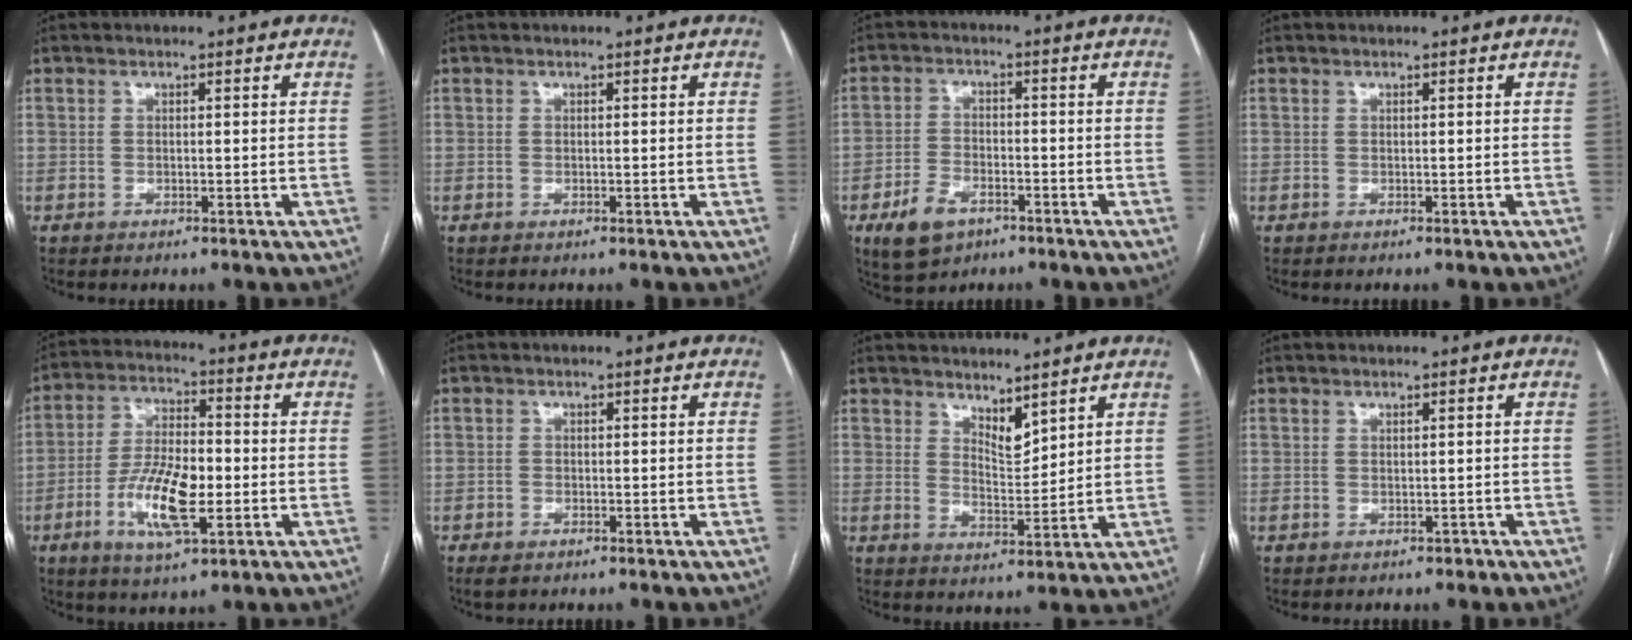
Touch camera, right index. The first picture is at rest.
{"total": 0.0}
{"total": 6.9, "force": [-3.9, 4.0, 4.1], "torque": [-0.085, 0.000, -0.062]}
{"total": 0.0}
{"total": 11.5, "force": [-3.1, 3.7, 10.5], "torque": [-0.210, 0.000, -0.055]}
{"total": 1.9, "force": [-1.3, 1.0, 0.9], "torque": [-0.016, 0.000, -0.016]}
{"total": 4.4, "force": [3.6, 1.4, 2.0], "torque": [-0.037, -0.010, 0.073]}
{"total": 1.0, "force": [-0.3, 0.9, 0.2], "torque": [-0.003, 0.004, -0.001]}